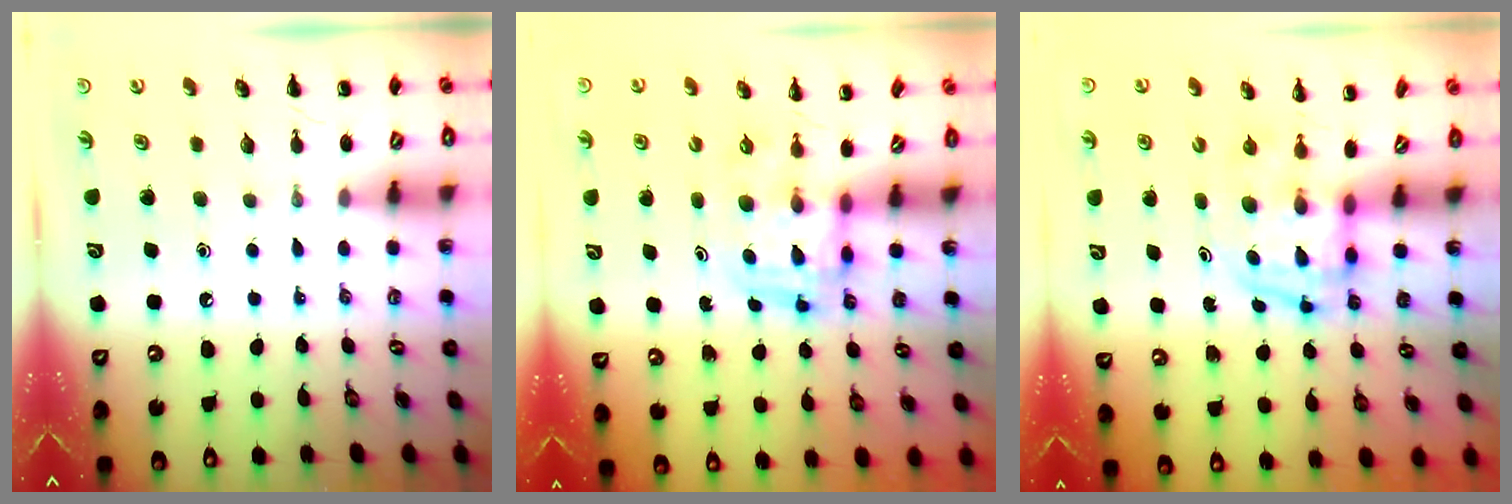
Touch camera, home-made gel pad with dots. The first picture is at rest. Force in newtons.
{"total": 3.6, "press": 3.5, "slide": 0.6}
{"total": 3.8, "press": 3.7, "slide": 0.8}